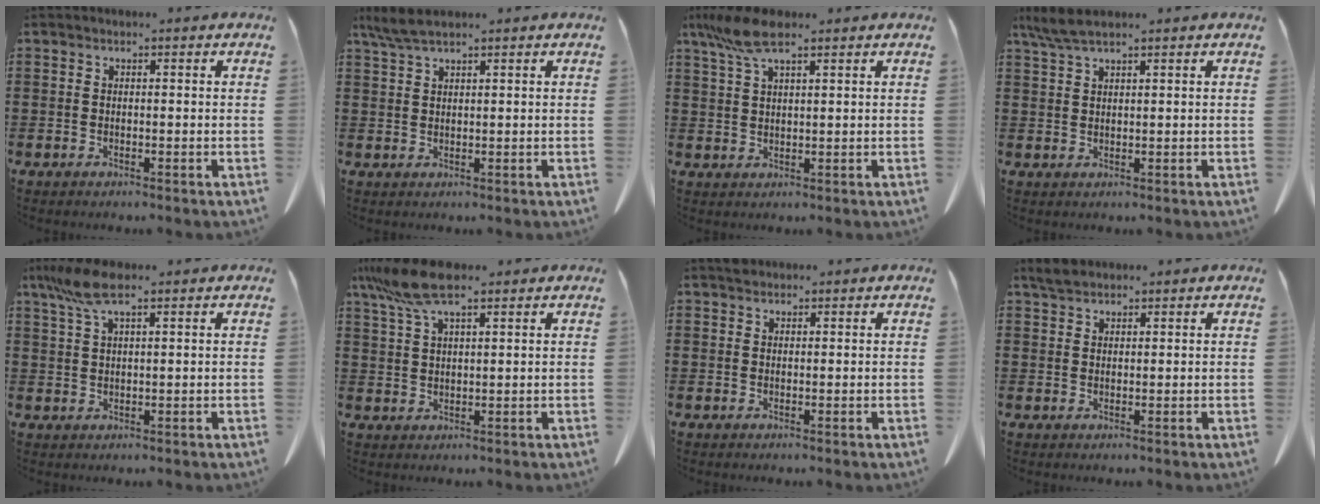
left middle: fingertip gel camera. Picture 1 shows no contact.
{"total": 3.2, "force": [2.3, 0.5, 2.1], "torque": [-0.046, 0.001, 0.043]}
{"total": 6.6, "force": [4.2, 1.7, 4.8], "torque": [-0.118, -0.004, 0.070]}
{"total": 3.5, "force": [2.6, 0.5, 2.3], "torque": [-0.051, 0.002, 0.048]}
{"total": 6.0, "force": [3.6, 1.5, 4.6], "torque": [-0.105, -0.001, 0.063]}
{"total": 8.3, "force": [5.7, 1.9, 5.8], "torque": [-0.140, -0.009, 0.099]}
{"total": 1.0, "force": [0.9, 0.5, 0.1], "torque": [-0.005, 0.003, 0.018]}
{"total": 2.2, "force": [1.9, 0.8, 0.8], "torque": [-0.021, 0.005, 0.037]}